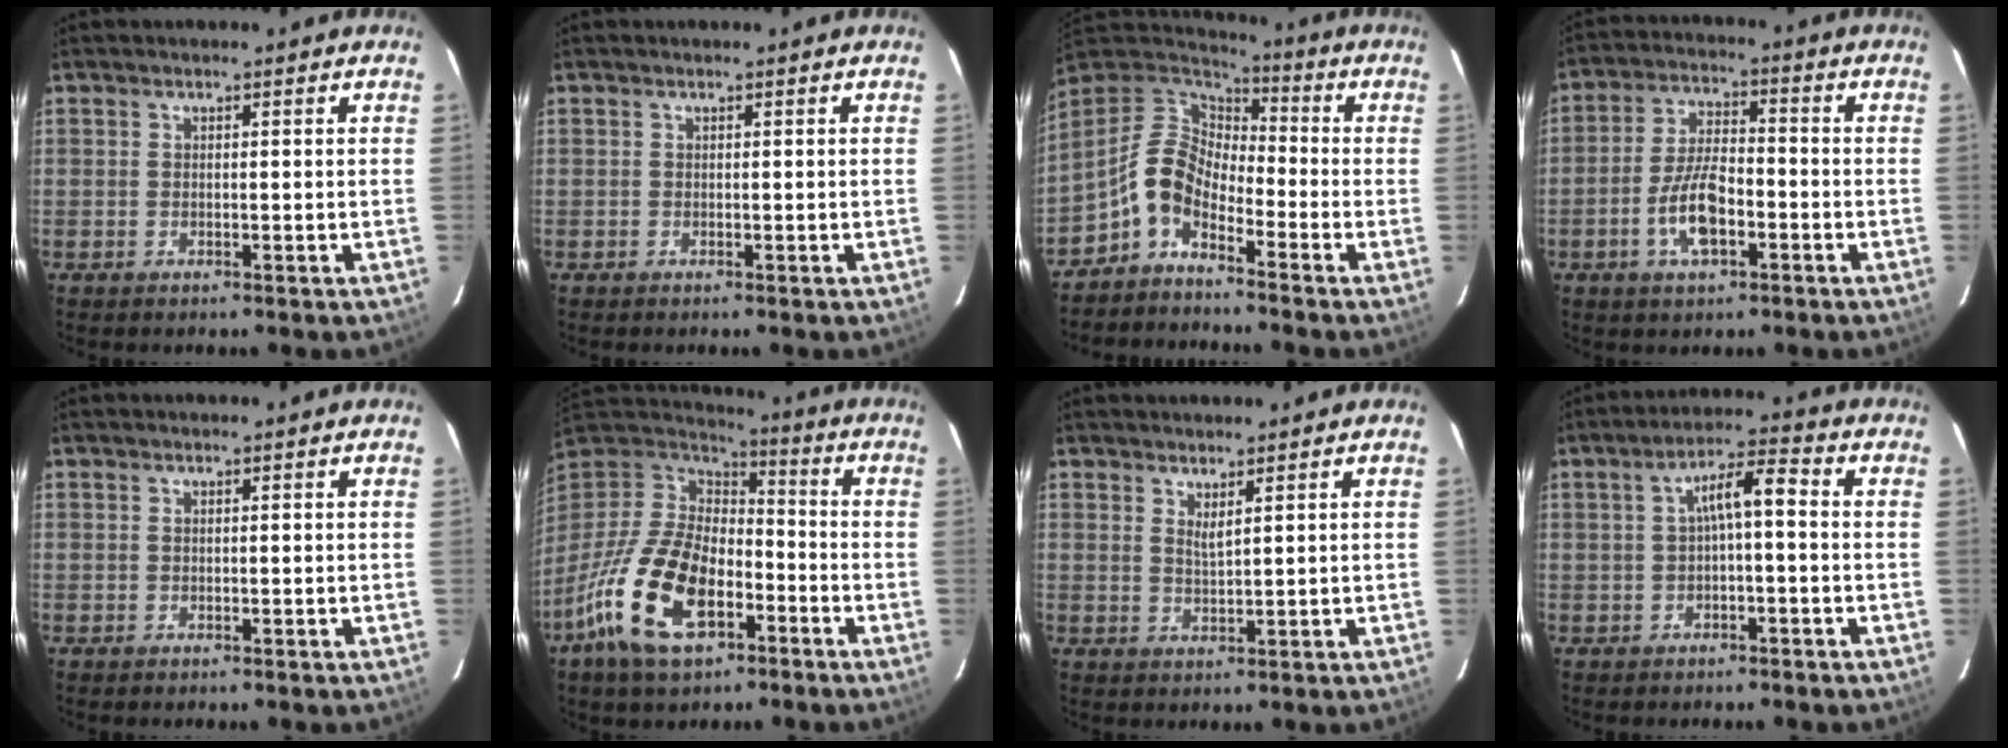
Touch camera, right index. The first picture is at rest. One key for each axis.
{"total": 0.0}
{"total": 9.1, "fx": -5.1, "fy": 4.8, "fz": 5.8, "tx": -0.120, "ty": 0.022, "tz": -0.117}
{"total": 8.8, "fx": -3.6, "fy": 3.6, "fz": 7.2, "tx": -0.147, "ty": 0.006, "tz": -0.064}
{"total": 0.0}
{"total": 20.6, "fx": -10.0, "fy": 10.8, "fz": 14.4, "tx": -0.312, "ty": -0.027, "tz": -0.183}
{"total": 1.9, "fx": 1.5, "fy": 0.0, "fz": 1.3, "tx": -0.020, "ty": -0.001, "tz": 0.026}
{"total": 5.4, "fx": -0.5, "fy": 1.2, "fz": 5.2, "tx": -0.095, "ty": 0.019, "tz": -0.003}